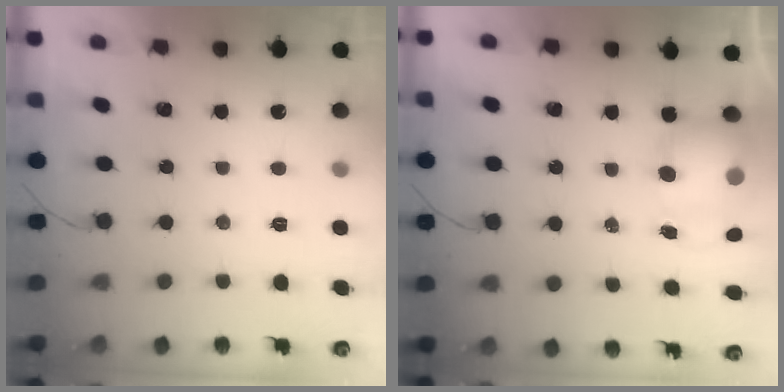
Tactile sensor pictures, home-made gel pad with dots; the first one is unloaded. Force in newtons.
{"total": 9.6, "press": 9.3, "slide": 2.6}